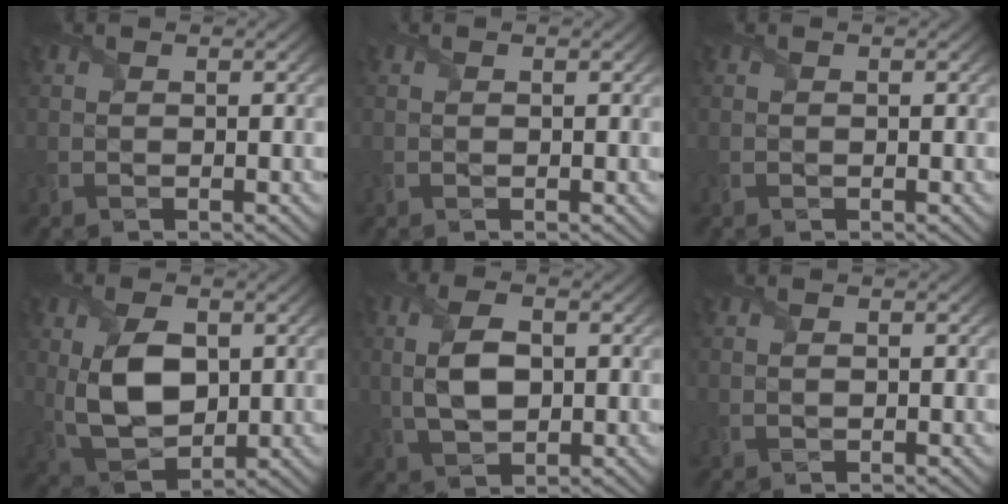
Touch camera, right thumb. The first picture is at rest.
{"total": 0.0}
{"total": 0.0}
{"total": 9.2, "force": [0.9, 5.6, 7.2], "torque": [-0.161, -0.006, 0.019]}
{"total": 6.0, "force": [0.3, 3.4, 5.0], "torque": [-0.114, 0.002, 0.005]}
{"total": 0.6, "force": [0.1, 0.3, 0.5], "torque": [-0.011, -0.001, 0.003]}